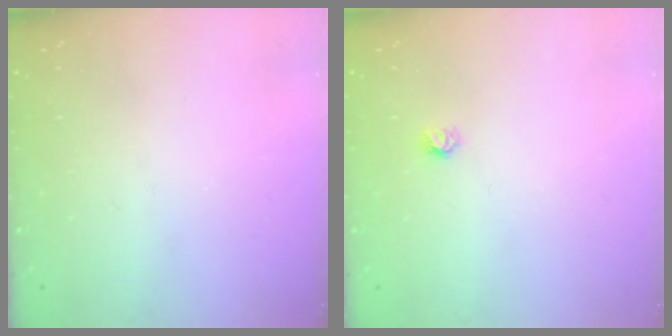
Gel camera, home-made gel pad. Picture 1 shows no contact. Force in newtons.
{"total": 3.2, "press": 3.2, "slide": 0.3}